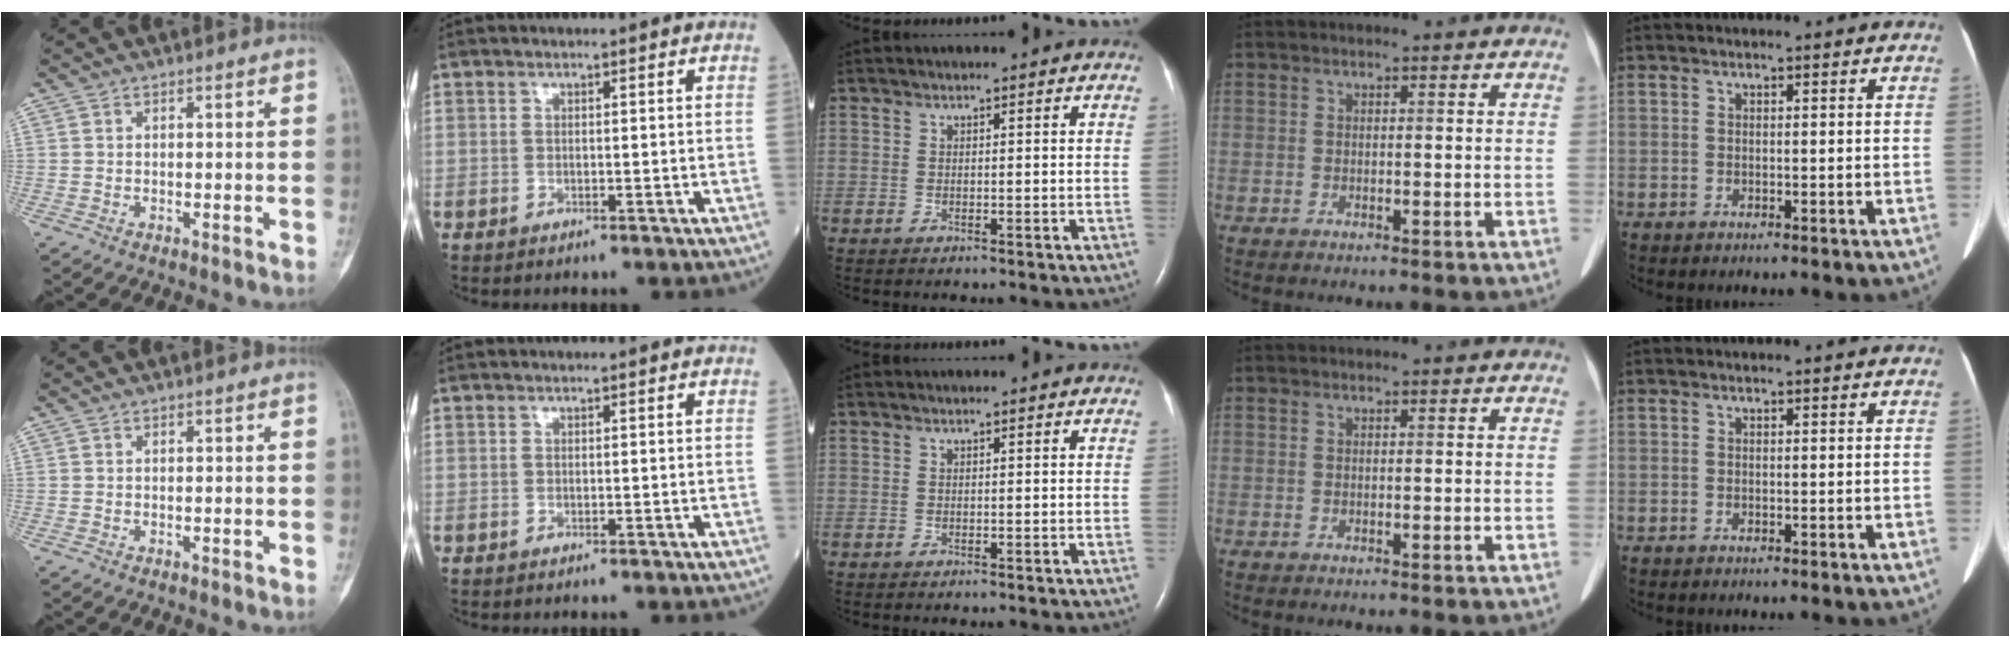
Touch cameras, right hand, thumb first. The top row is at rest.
{}